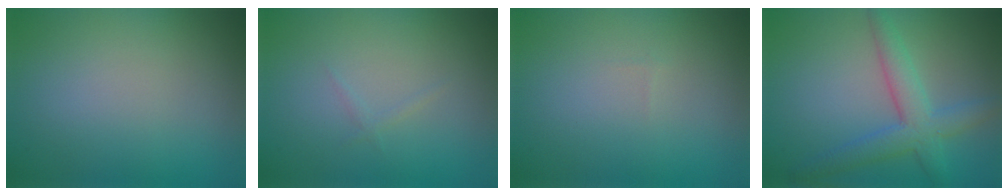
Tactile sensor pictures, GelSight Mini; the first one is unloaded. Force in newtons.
{"total": 0.5, "press": 0.5, "slide": 0.1}
{"total": 0.0}
{"total": 4.5, "press": 4.5, "slide": 0.1}